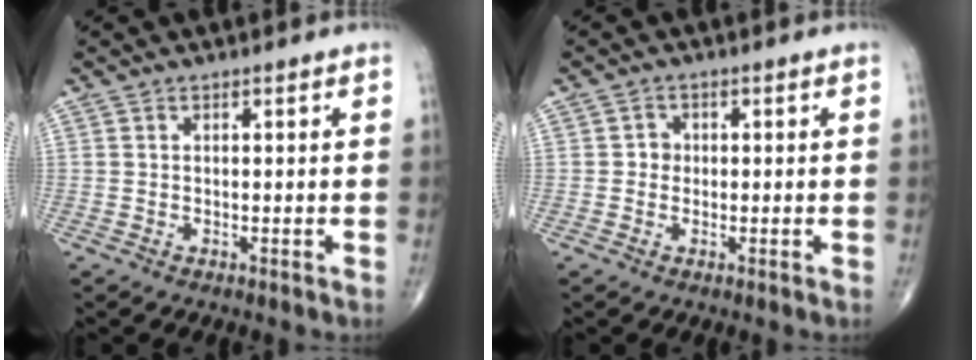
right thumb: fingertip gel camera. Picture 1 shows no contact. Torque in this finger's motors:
{"motor_torque": [0.48, 0.41, 0.33, 0.20, -0.02]}